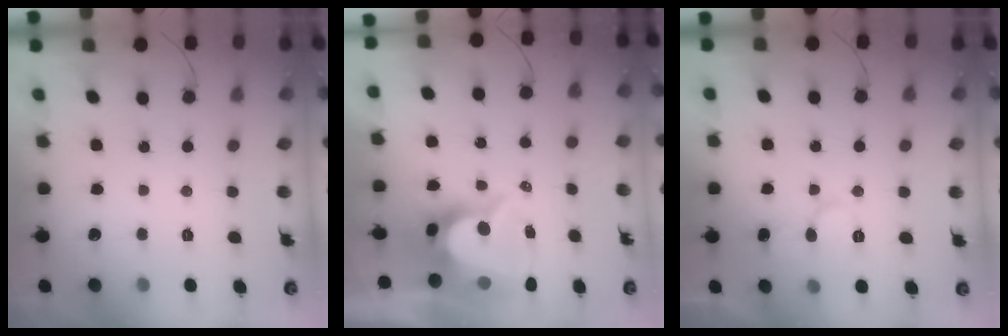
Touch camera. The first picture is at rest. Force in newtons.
{"total": 10.6, "press": 10.6, "slide": 0.8}
{"total": 9.1, "press": 9.0, "slide": 0.8}